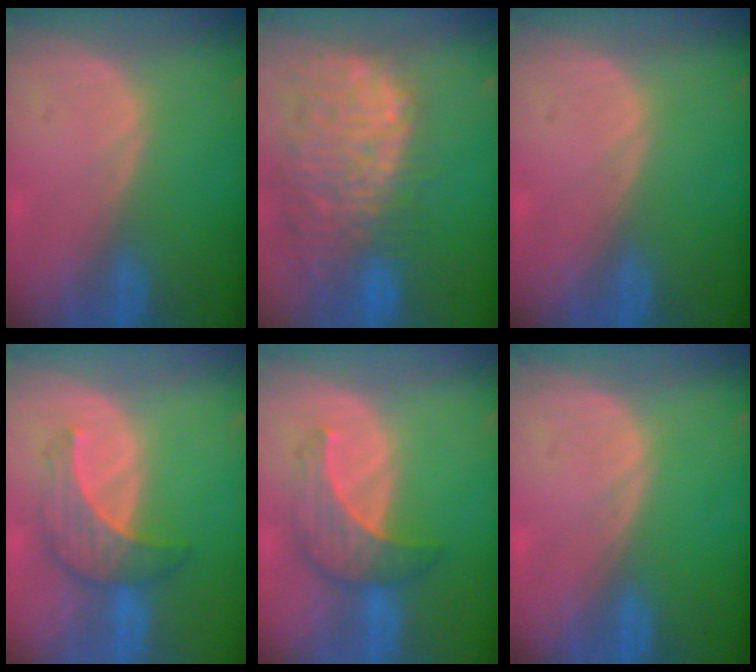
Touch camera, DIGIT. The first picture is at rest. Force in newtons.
{"total": 14.2, "press": 11.7, "slide": 8.0}
{"total": 0.0}
{"total": 5.8, "press": 5.8, "slide": 0.6}
{"total": 5.8, "press": 5.8, "slide": 0.6}
{"total": 0.0}